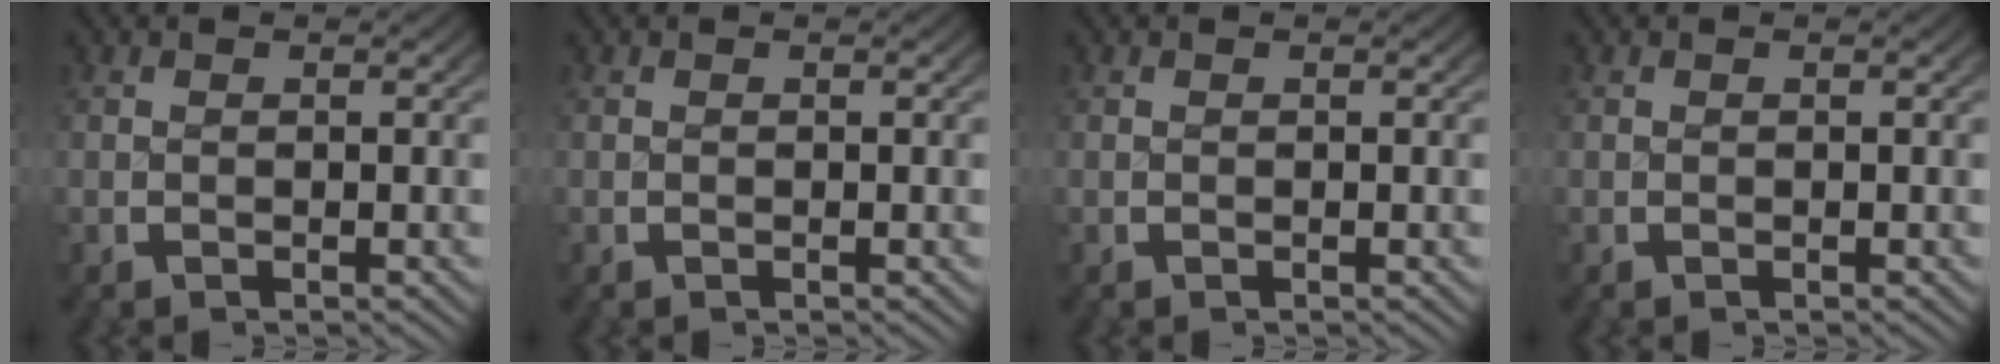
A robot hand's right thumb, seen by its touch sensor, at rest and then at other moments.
{"total": 0.0}
{"total": 0.0}
{"total": 0.0}